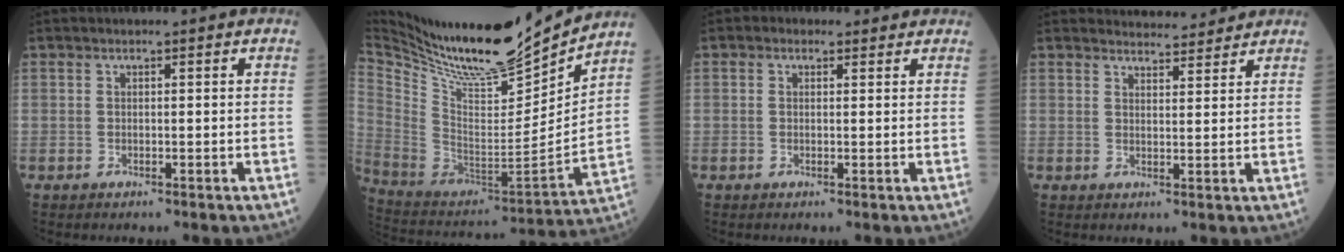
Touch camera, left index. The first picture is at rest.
{"total": 22.5, "force": [20.2, 2.4, 9.6], "torque": [-0.186, -0.053, 0.340]}
{"total": 1.2, "force": [0.3, 1.2, 0.1], "torque": [0.000, 0.008, -0.006]}
{"total": 4.8, "force": [4.7, 0.9, 0.2], "torque": [0.001, 0.006, 0.053]}